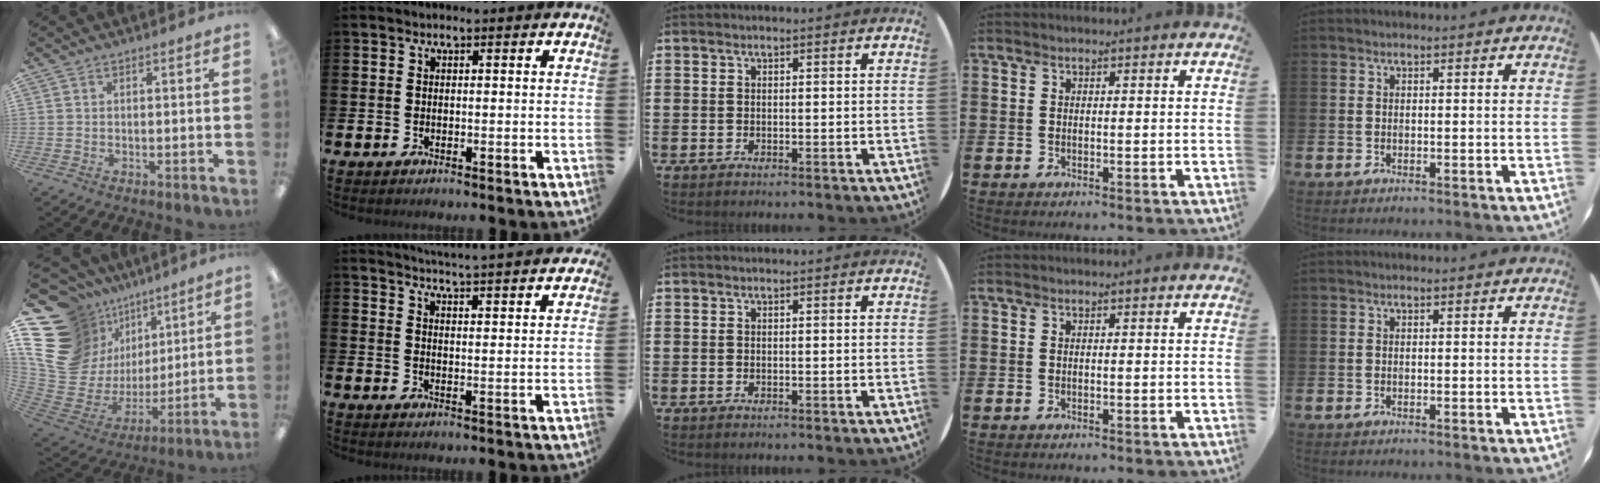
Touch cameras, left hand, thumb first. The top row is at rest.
{"thumb": {"total": 20.0, "force": [7.8, 16.2, 8.8], "torque": [-0.186, -0.070, 0.177]}, "index": {"total": 5.2, "force": [5.2, -0.5, 0.5], "torque": [-0.025, -0.038, 0.090]}}